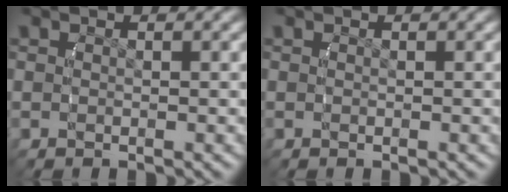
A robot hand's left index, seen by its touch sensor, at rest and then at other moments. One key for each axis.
{"total": 0.0}